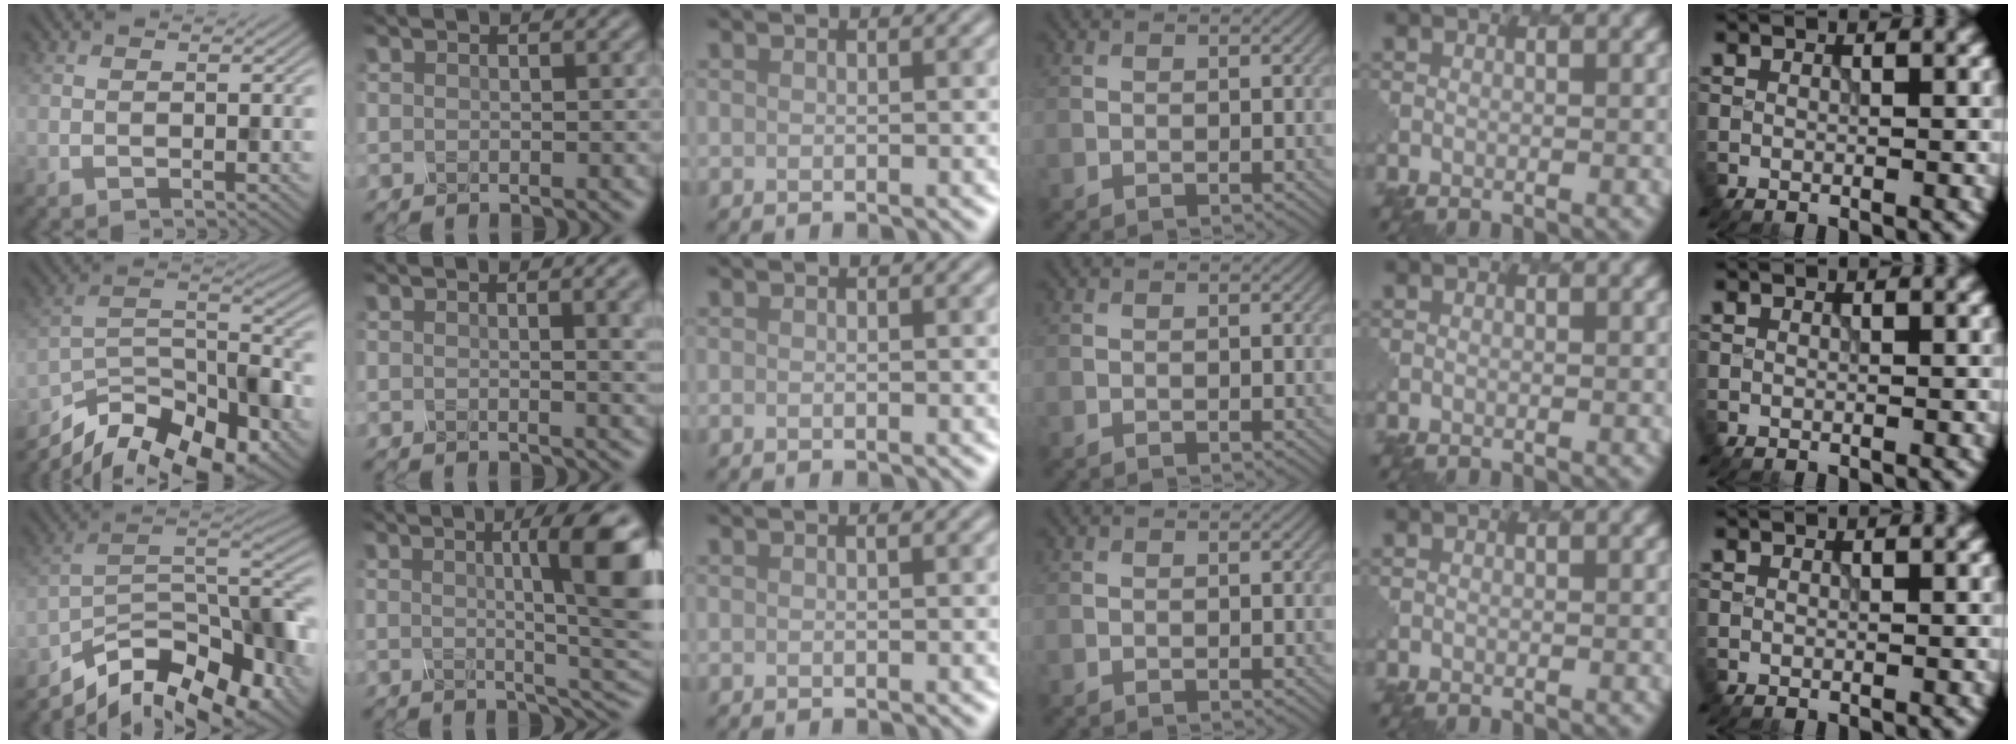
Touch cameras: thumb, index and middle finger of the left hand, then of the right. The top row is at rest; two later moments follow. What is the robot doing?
{"motion": "twist", "object": "rubiks cube"}